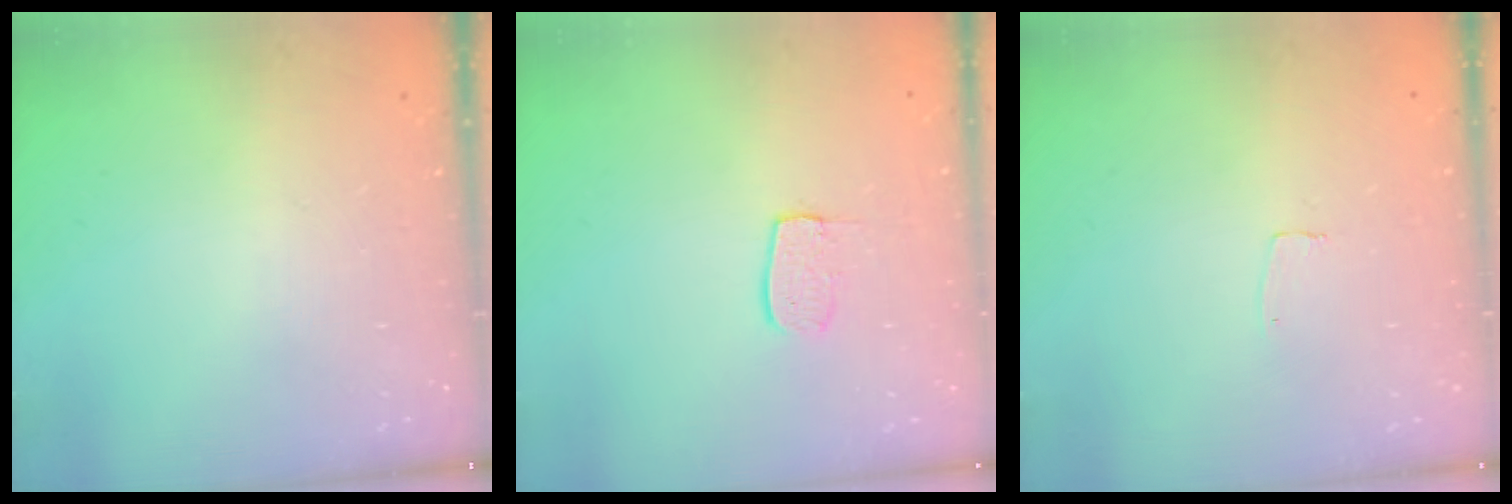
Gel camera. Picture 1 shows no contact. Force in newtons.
{"total": 6.6, "press": 6.5, "slide": 0.4}
{"total": 3.0, "press": 3.0, "slide": 0.2}